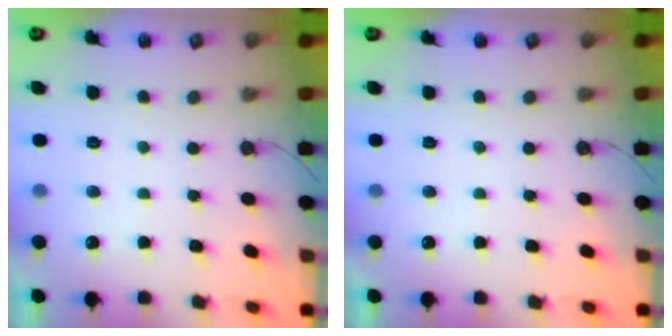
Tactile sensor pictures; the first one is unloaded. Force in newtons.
{"total": 0.0}